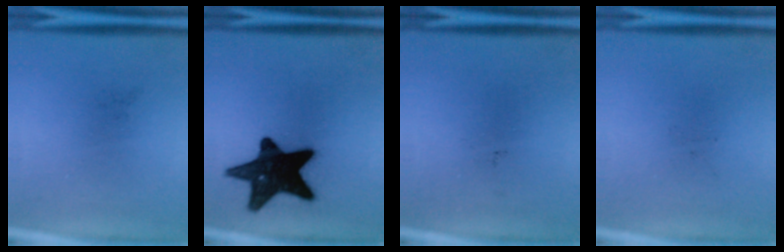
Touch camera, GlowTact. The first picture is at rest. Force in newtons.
{"total": 17.2}
{"total": 0.0}
{"total": 0.0}